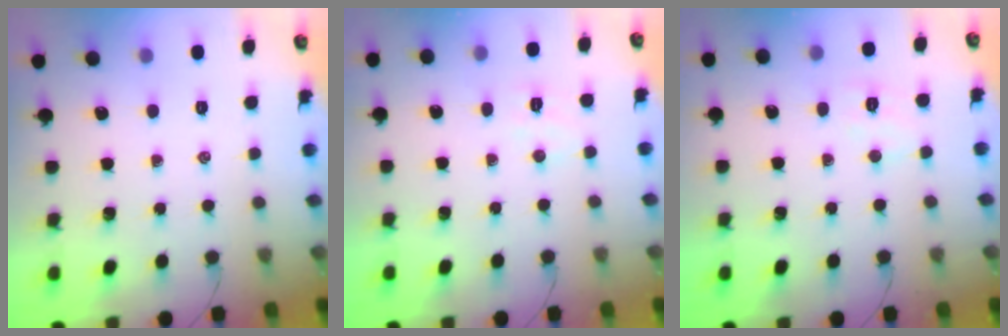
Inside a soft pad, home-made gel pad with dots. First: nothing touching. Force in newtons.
{"total": 5.3, "press": 5.1, "slide": 1.0}
{"total": 4.8, "press": 4.7, "slide": 1.0}